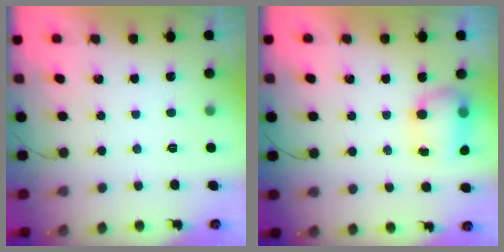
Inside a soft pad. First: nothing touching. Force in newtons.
{"total": 7.6, "press": 7.5, "slide": 0.8}